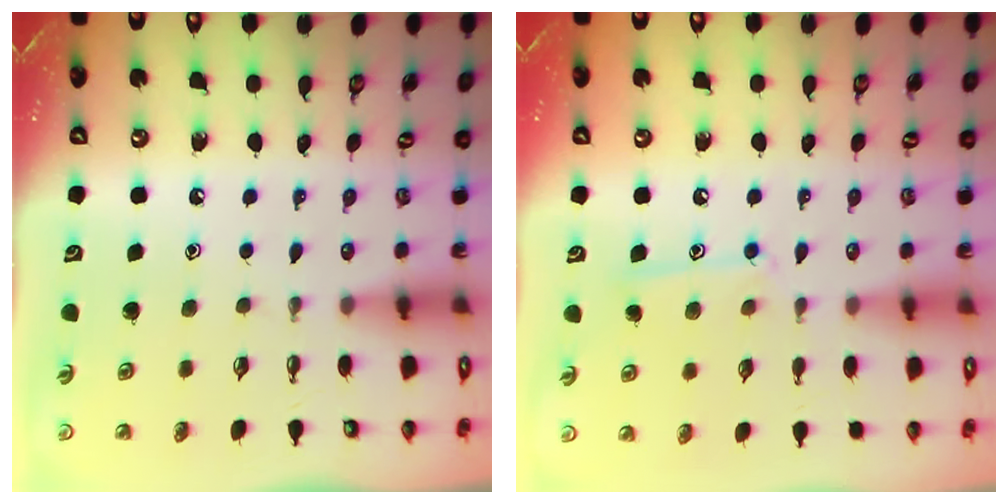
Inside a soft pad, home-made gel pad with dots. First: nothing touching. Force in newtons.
{"total": 9.6, "press": 9.6, "slide": 0.8}